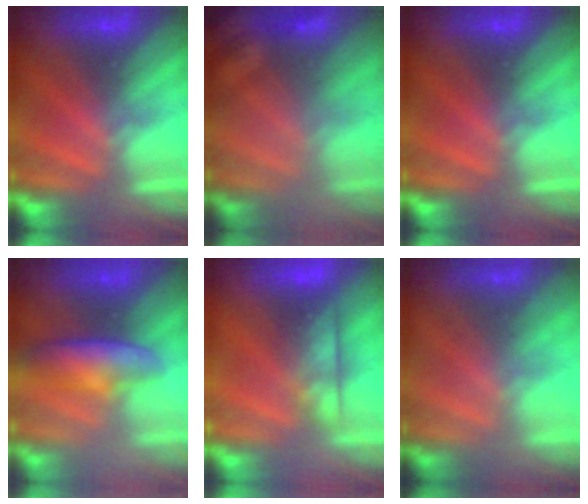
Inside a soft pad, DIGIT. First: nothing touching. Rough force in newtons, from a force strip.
{"total": 3.2}
{"total": 0.0}
{"total": 3.5}
{"total": 6.9}
{"total": 1.5}